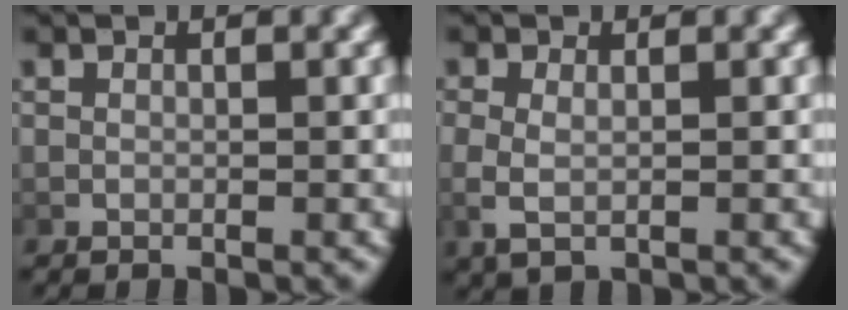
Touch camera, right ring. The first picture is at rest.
{"total": 2.6, "force": [0.1, 1.6, 2.0], "torque": [-0.056, -0.014, 0.014]}